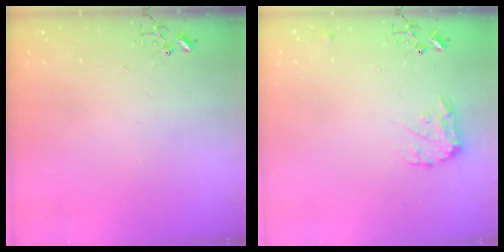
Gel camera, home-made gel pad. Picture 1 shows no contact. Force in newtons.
{"total": 8.9, "press": 8.9, "slide": 0.2}